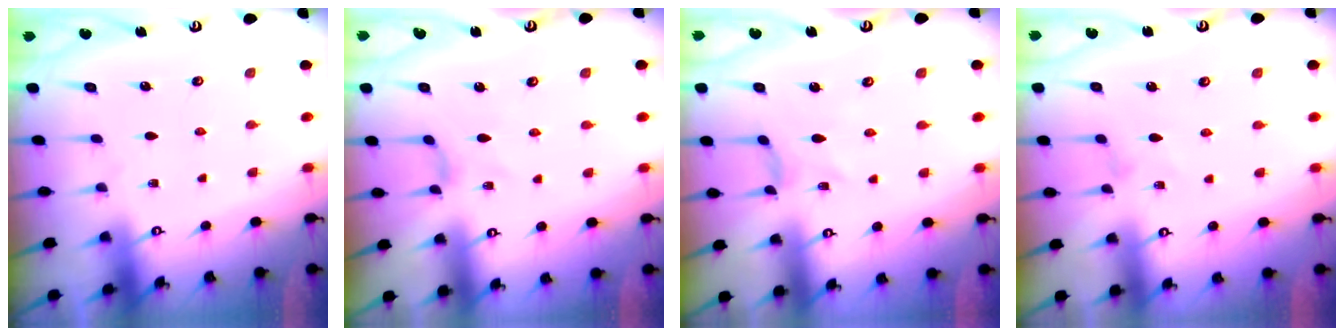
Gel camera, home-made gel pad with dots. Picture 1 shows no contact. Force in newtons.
{"total": 0.0}
{"total": 0.7, "press": 0.7, "slide": 0.2}
{"total": 0.0}